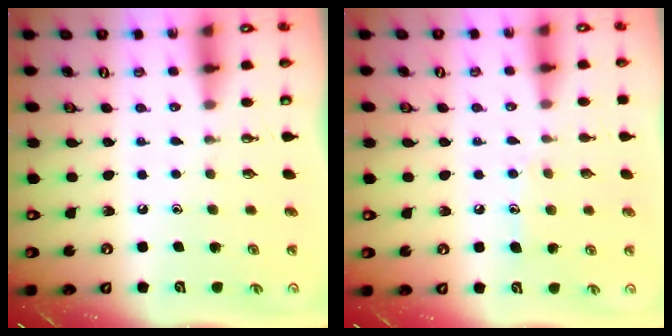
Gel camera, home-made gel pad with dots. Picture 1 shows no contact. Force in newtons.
{"total": 5.7, "press": 5.6, "slide": 0.6}